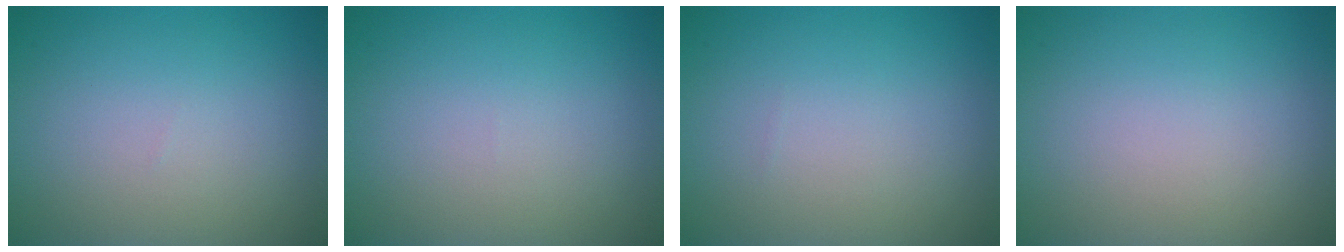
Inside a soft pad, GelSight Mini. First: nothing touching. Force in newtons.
{"total": 0.0}
{"total": 0.0}
{"total": 0.0}